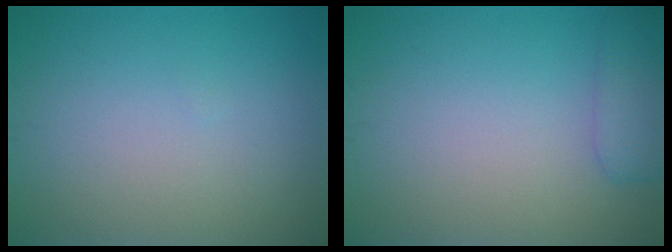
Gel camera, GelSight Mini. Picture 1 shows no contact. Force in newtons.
{"total": 2.5, "press": 2.5, "slide": 0.2}